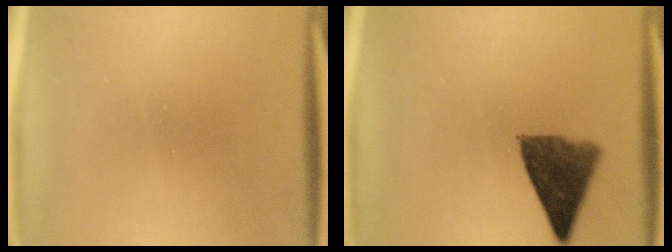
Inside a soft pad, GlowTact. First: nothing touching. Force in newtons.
{"total": 8.5}